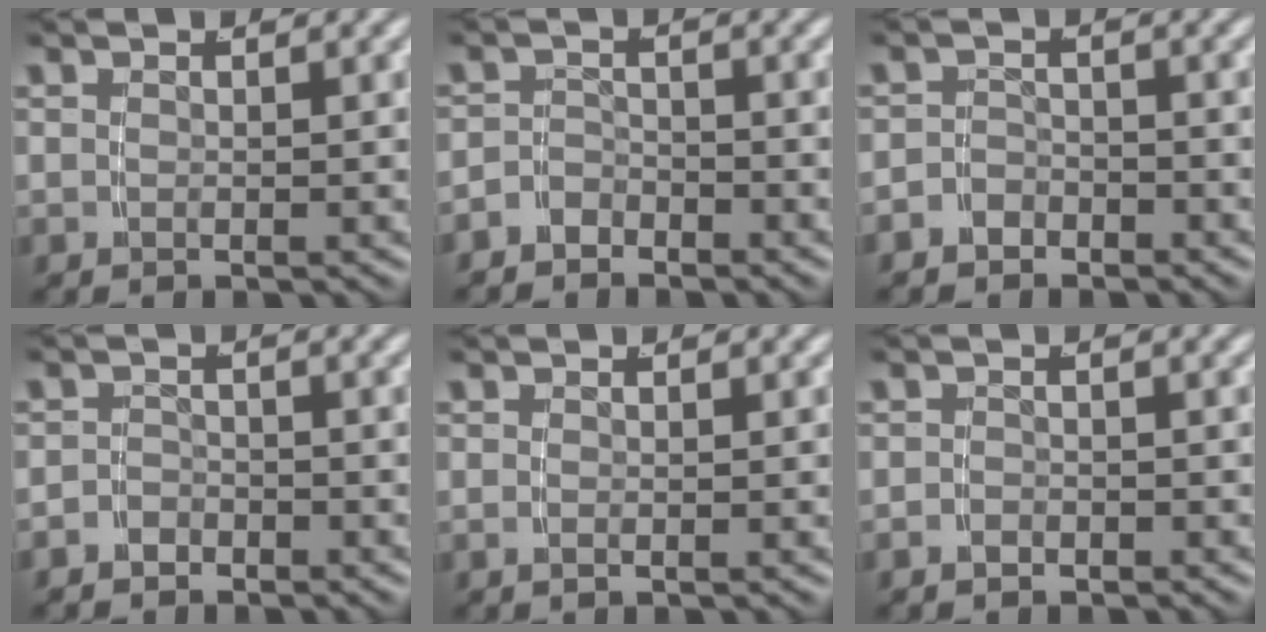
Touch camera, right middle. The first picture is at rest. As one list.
[{"total": 2.8, "force": [-2.5, 1.1, 0.1], "torque": [-0.004, -0.012, -0.040]}, {"total": 2.8, "force": [-2.4, 1.4, 0.0], "torque": [-0.002, -0.014, -0.037]}, {"total": 2.3, "force": [-2.1, 1.0, -0.1], "torque": [0.002, -0.012, -0.032]}, {"total": 0.6, "force": [-0.3, -0.3, 0.3], "torque": [-0.009, -0.006, -0.001]}, {"total": 1.2, "force": [-1.1, 0.2, 0.0], "torque": [-0.004, -0.009, -0.014]}]